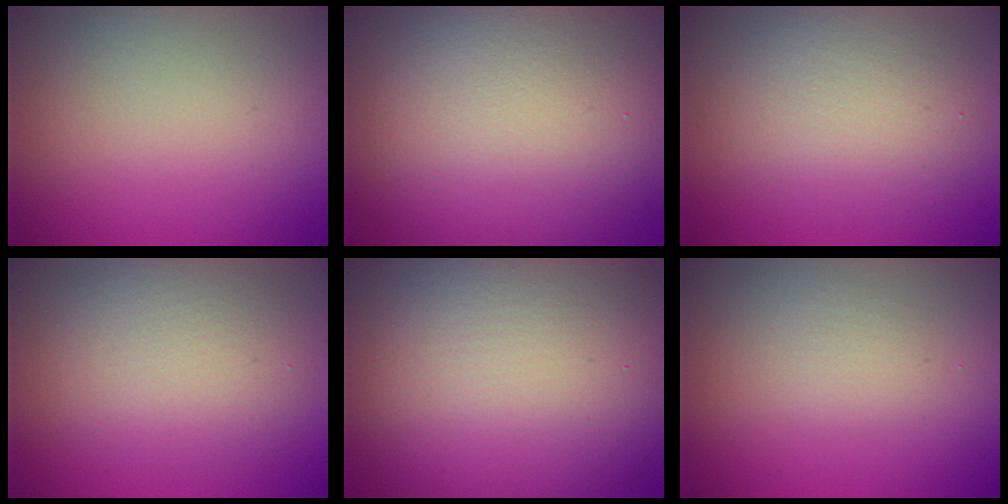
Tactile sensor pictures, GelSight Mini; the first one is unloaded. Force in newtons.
{"total": 15.4, "press": 15.4, "slide": 0.5}
{"total": 4.9, "press": 4.9, "slide": 0.4}
{"total": 4.3, "press": 4.3, "slide": 0.1}
{"total": 16.5, "press": 16.4, "slide": 1.0}
{"total": 1.1, "press": 1.1, "slide": 0.2}